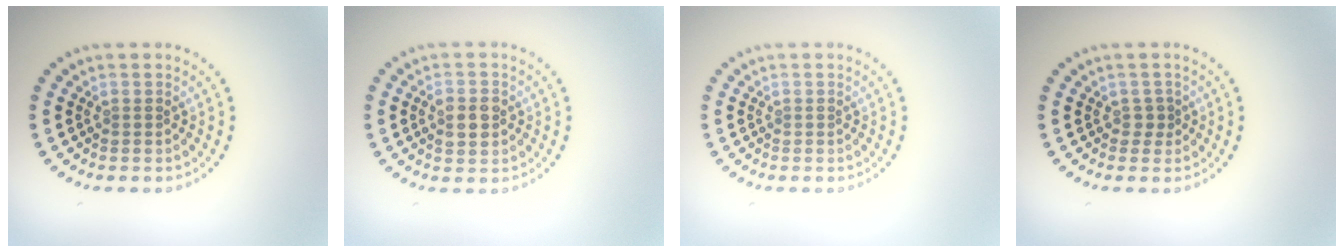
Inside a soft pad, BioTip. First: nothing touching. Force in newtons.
{"total": 2.9, "press": 2.9, "slide": 0.2}
{"total": 0.0}
{"total": 0.9, "press": 0.8, "slide": 0.5}